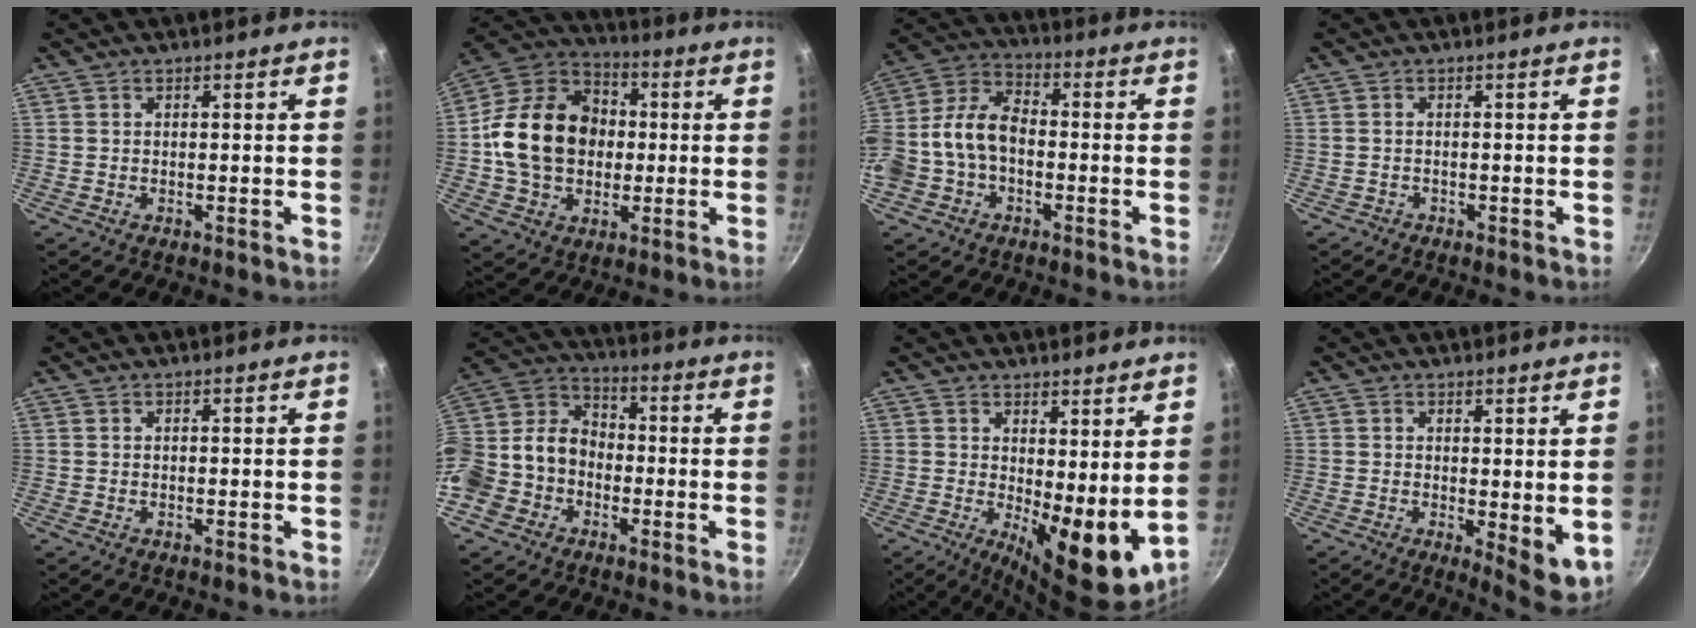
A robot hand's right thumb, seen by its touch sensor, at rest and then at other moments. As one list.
[{"total": 19.2, "force": [0.1, 15.2, 11.8], "torque": [-0.178, 0.031, -0.005]}, {"total": 13.7, "force": [-2.5, 9.5, 9.6], "torque": [-0.176, 0.052, -0.059]}, {"total": 0.8, "force": [-0.6, 0.5, 0.0], "torque": [-0.003, 0.012, -0.010]}, {"total": 0.0}, {"total": 17.6, "force": [-5.3, 14.5, 8.5], "torque": [-0.165, 0.075, -0.112]}, {"total": 12.1, "force": [2.1, 4.7, 11.0], "torque": [-0.132, -0.031, 0.038]}, {"total": 6.6, "force": [0.7, 2.7, 6.0], "torque": [-0.072, -0.014, 0.016]}]